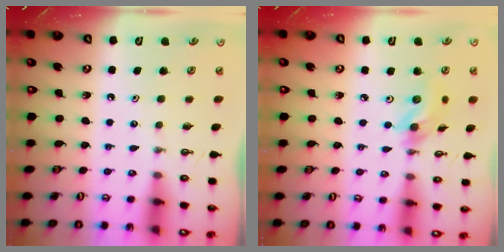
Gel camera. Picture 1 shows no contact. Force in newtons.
{"total": 11.4, "press": 11.2, "slide": 2.3}